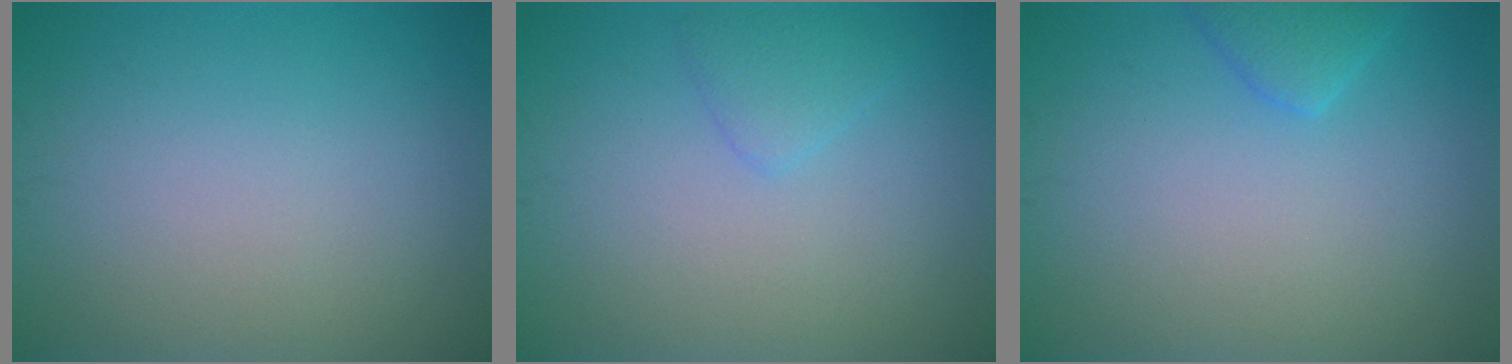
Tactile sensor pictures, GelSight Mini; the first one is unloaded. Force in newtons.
{"total": 1.5, "press": 1.5, "slide": 0.1}
{"total": 1.8, "press": 1.8, "slide": 0.1}